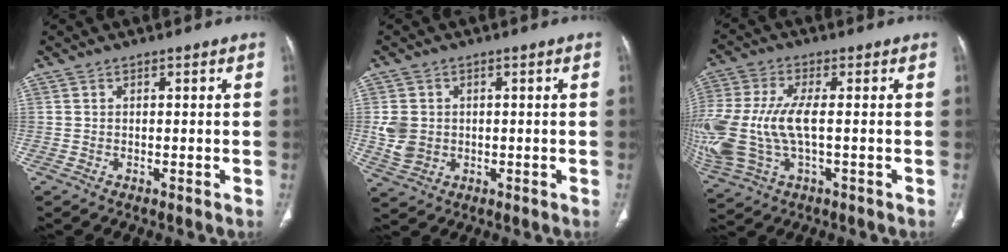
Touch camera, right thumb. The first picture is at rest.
{"total": 5.8, "force": [0.1, 4.9, 3.0], "torque": [-0.050, 0.000, 0.011]}
{"total": 19.4, "force": [-1.6, 10.1, 16.5], "torque": [-0.428, 0.000, -0.013]}